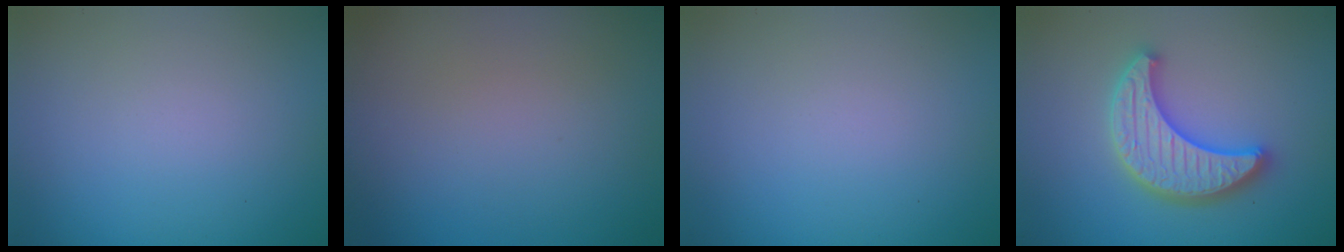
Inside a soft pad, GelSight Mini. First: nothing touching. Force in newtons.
{"total": 0.0}
{"total": 0.0}
{"total": 5.3, "press": 5.2, "slide": 0.9}